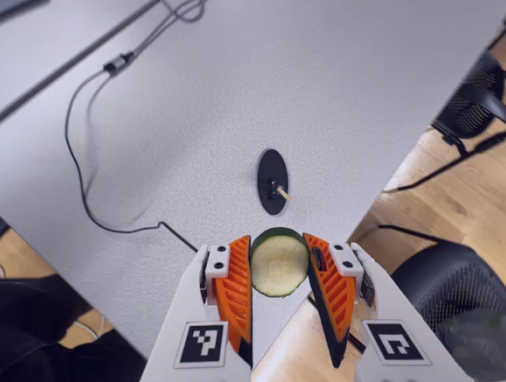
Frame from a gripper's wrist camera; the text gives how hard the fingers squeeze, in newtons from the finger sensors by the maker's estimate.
{"total": 12.6, "left": 13.1, "right": 12.1}